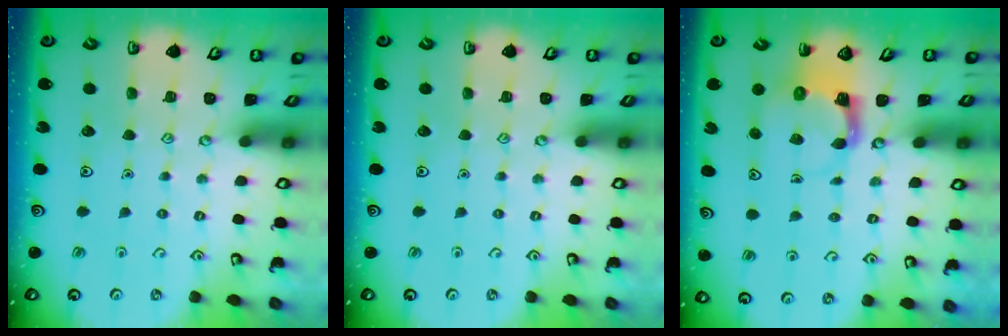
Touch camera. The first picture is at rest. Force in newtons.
{"total": 0.0}
{"total": 3.6, "press": 3.5, "slide": 0.6}